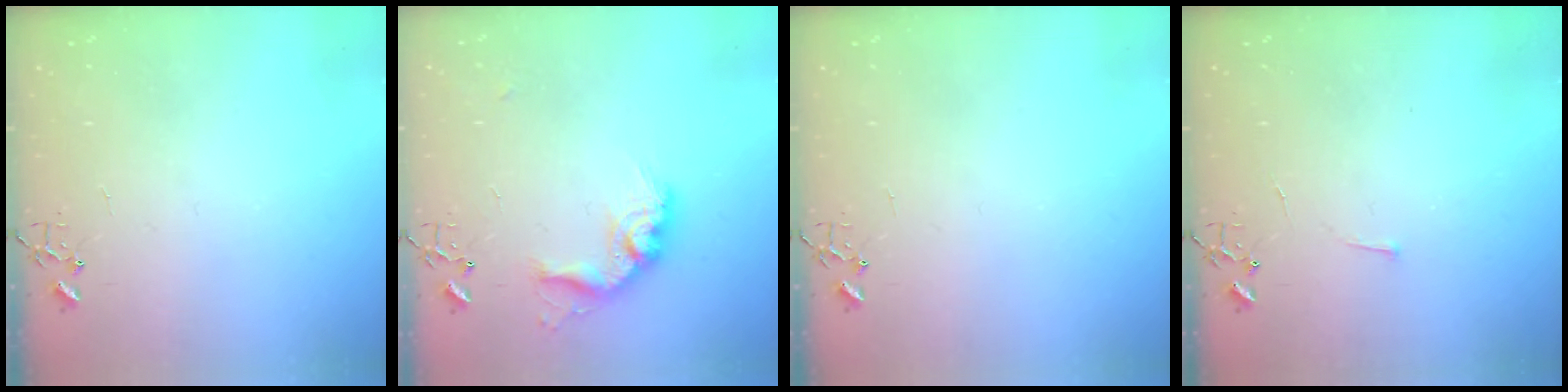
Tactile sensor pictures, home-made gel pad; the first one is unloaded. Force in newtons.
{"total": 14.4, "press": 14.3, "slide": 0.7}
{"total": 0.0}
{"total": 2.9, "press": 2.9, "slide": 0.4}